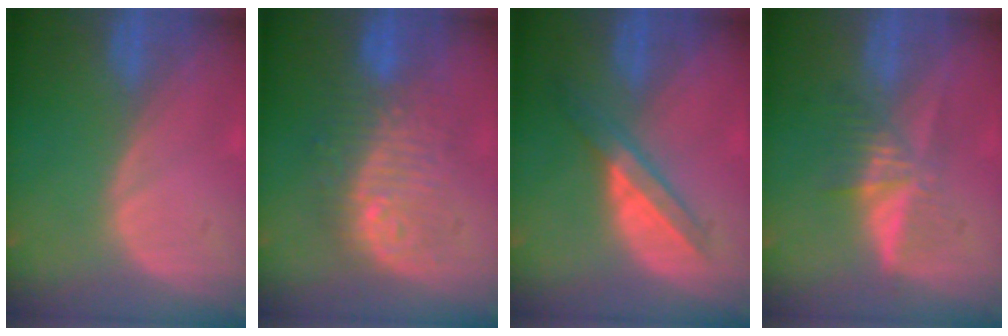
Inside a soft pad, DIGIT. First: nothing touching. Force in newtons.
{"total": 9.5, "press": 9.4, "slide": 1.0}
{"total": 5.9, "press": 5.3, "slide": 2.6}
{"total": 5.2, "press": 5.1, "slide": 1.0}